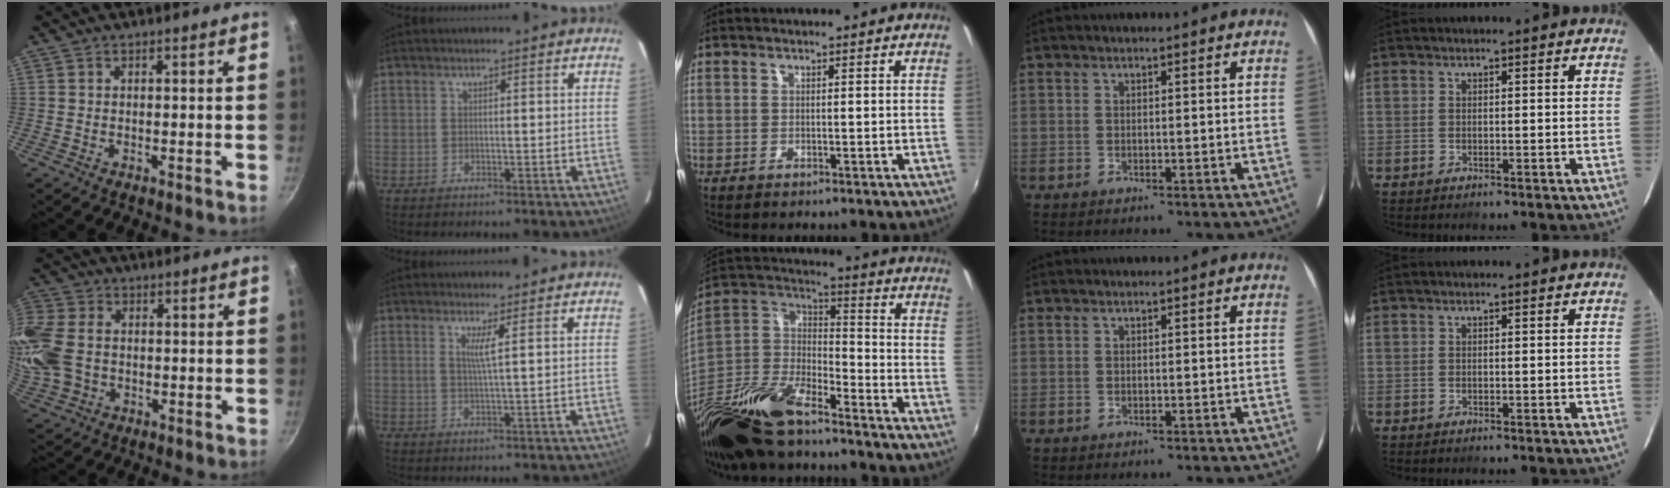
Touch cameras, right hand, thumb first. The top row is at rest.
{"thumb": {"total": 17.8, "force": [-0.4, 14.0, 11.0], "torque": [-0.275, 0.025, -0.009]}, "index": {"total": 2.1, "force": [0.9, -0.7, 1.8], "torque": [-0.030, -0.004, 0.017]}, "middle": {"total": 22.8, "force": [-16.7, 7.7, 13.4], "torque": [-0.287, -0.024, -0.311]}}